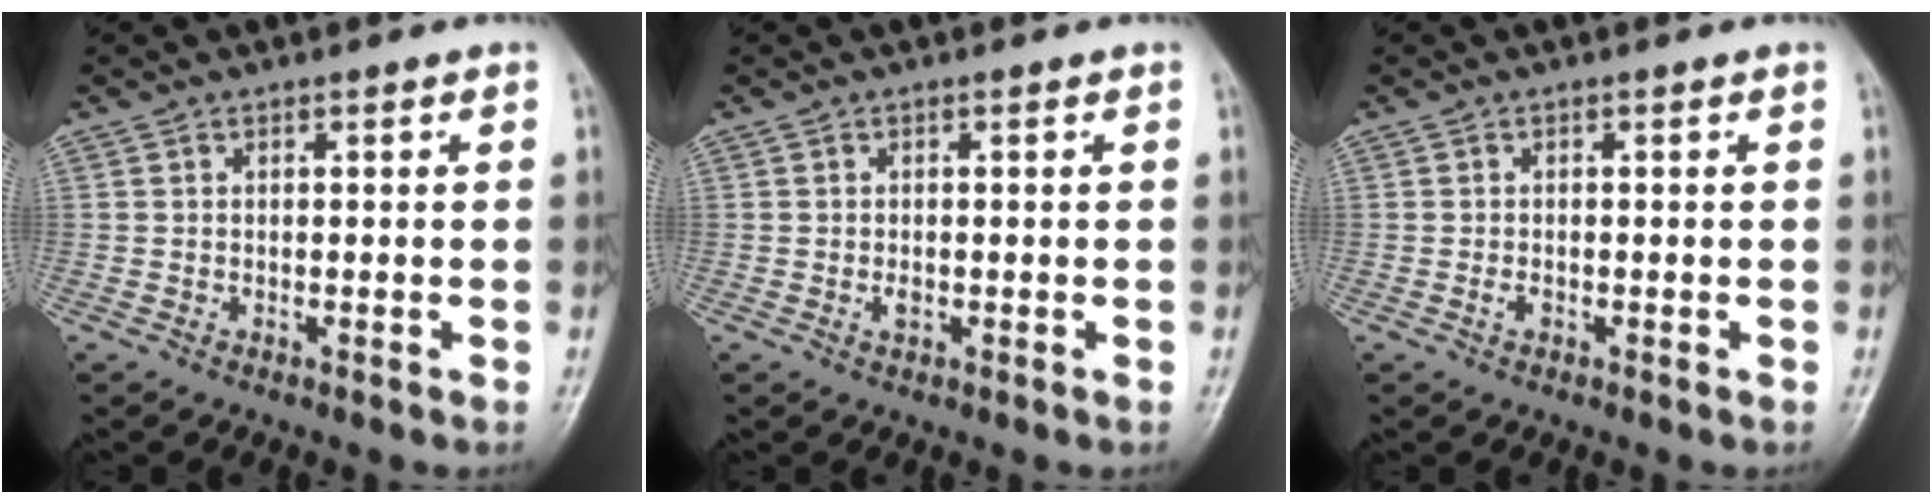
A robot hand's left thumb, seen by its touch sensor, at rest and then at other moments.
{"total": 1.2, "force": [0.0, 0.6, 1.0], "torque": [-0.015, -0.002, 0.002]}
{"total": 1.0, "force": [-0.1, 0.5, 0.8], "torque": [-0.015, 0.002, 0.000]}